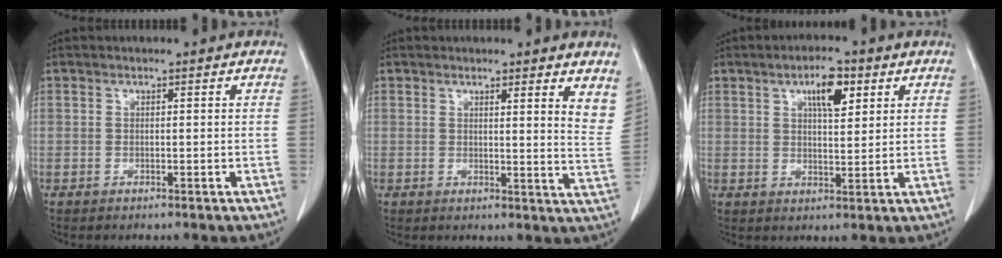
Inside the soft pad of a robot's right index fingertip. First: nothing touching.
{"total": 6.1, "force": [4.6, 0.2, 3.9], "torque": [-0.045, -0.027, 0.037]}
{"total": 6.0, "force": [2.8, 1.9, 4.9], "torque": [-0.082, 0.003, 0.045]}